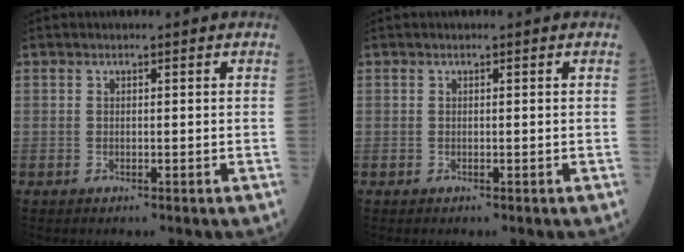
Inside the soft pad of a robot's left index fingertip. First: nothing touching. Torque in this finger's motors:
{"motor_torque": [0.03, 0.00, 0.00, 0.01]}